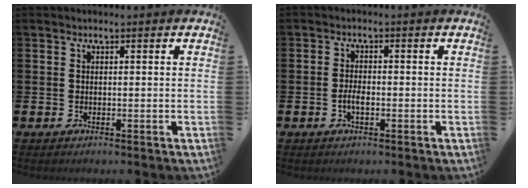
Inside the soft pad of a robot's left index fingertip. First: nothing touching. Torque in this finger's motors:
{"motor_torque": [0.19, 0.20, 0.09, 0.04]}